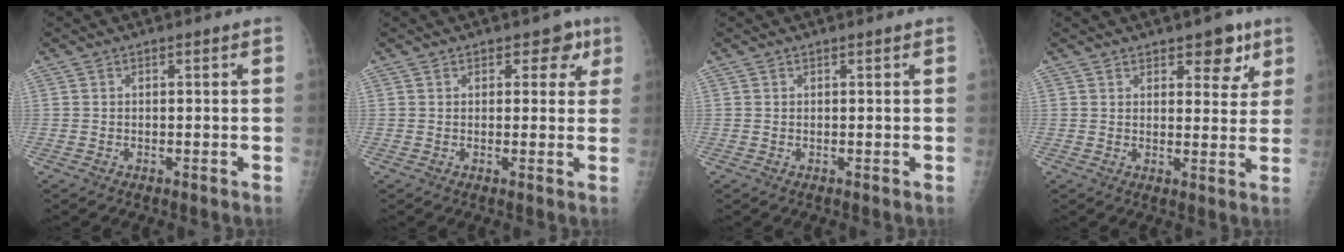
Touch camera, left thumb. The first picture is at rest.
{"total": 4.3, "force": [2.2, 2.9, 2.2], "torque": [0.011, -0.005, 0.021]}
{"total": 0.0}
{"total": 6.2, "force": [3.8, 3.2, 3.6], "torque": [-0.014, -0.018, 0.049]}